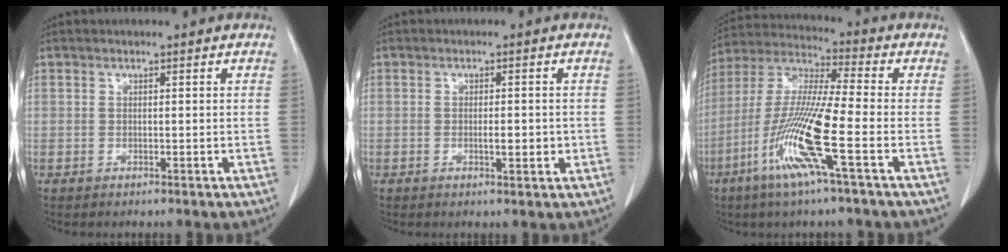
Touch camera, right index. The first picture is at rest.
{"total": 2.4, "force": [-0.3, 0.7, 2.3], "torque": [-0.037, 0.001, -0.001]}
{"total": 14.5, "force": [-5.6, -0.2, 13.4], "torque": [-0.276, -0.016, -0.115]}